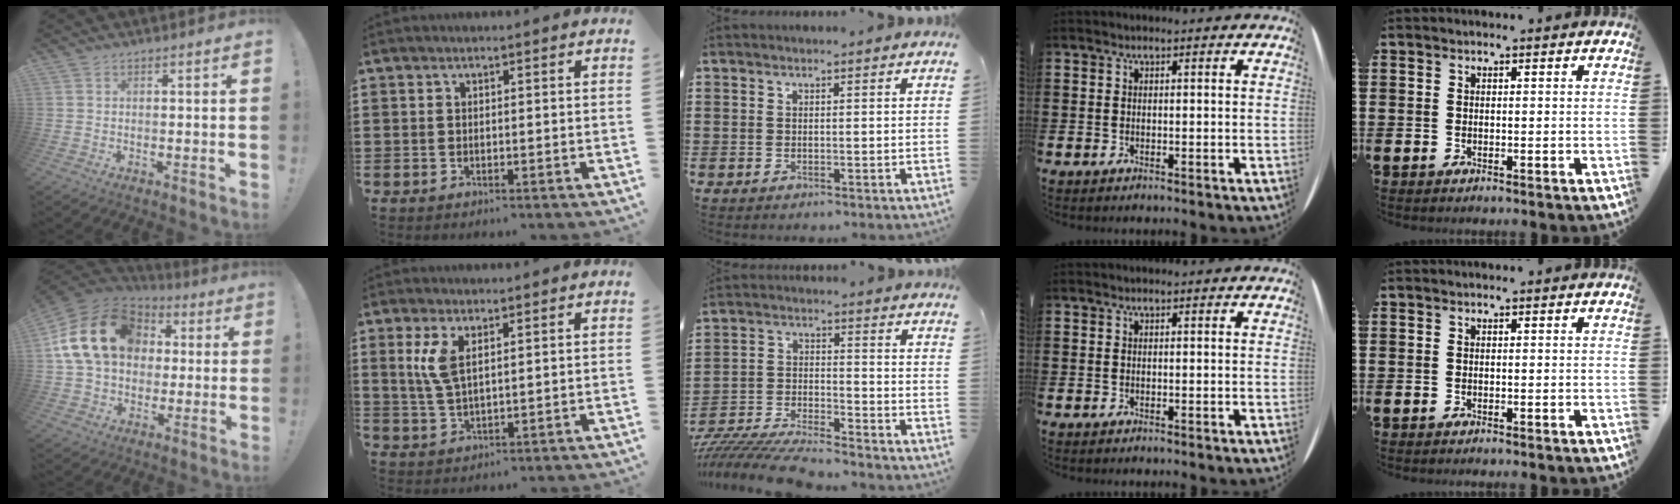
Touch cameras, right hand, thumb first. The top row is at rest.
{"thumb": {"total": 21.5, "force": [5.1, 15.8, 13.6], "torque": [-0.248, 0.002, 0.102]}, "index": {"total": 5.0, "force": [2.0, 2.0, 4.1], "torque": [-0.104, 0.000, 0.029]}, "middle": {"total": 8.6, "force": [-8.4, 0.2, 1.8], "torque": [-0.040, 0.005, -0.167]}}